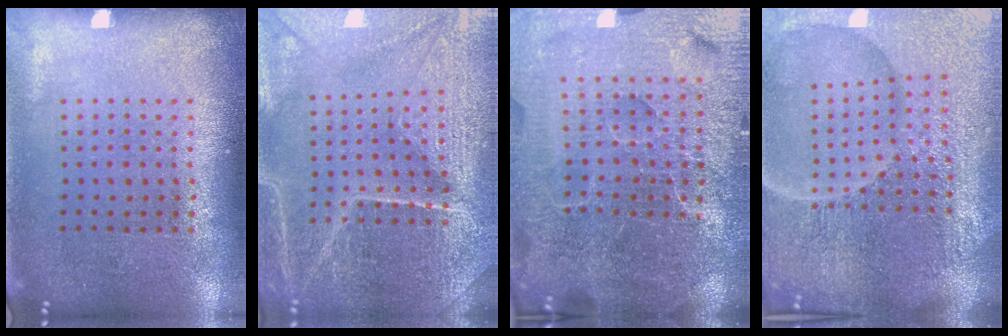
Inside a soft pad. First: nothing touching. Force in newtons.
{"total": 4.9, "press": 4.6, "slide": 1.6}
{"total": 7.2, "press": 6.2, "slide": 3.7}
{"total": 6.7, "press": 6.0, "slide": 3.0}